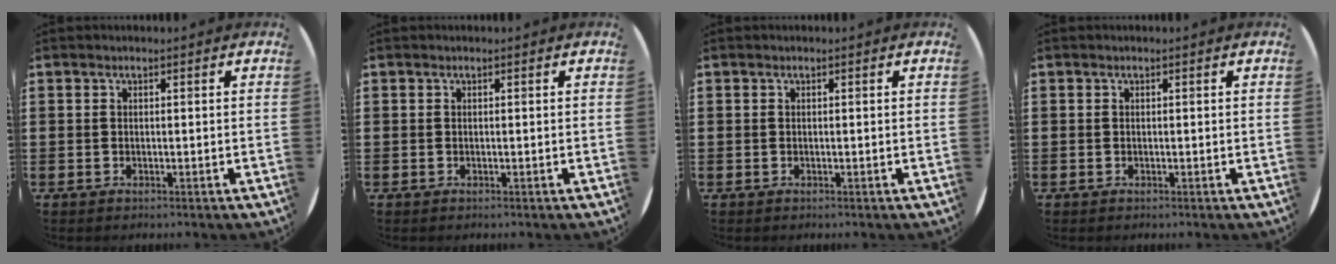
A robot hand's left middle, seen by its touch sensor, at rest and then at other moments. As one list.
[{"total": 0.0}, {"total": 0.0}, {"total": 0.0}]